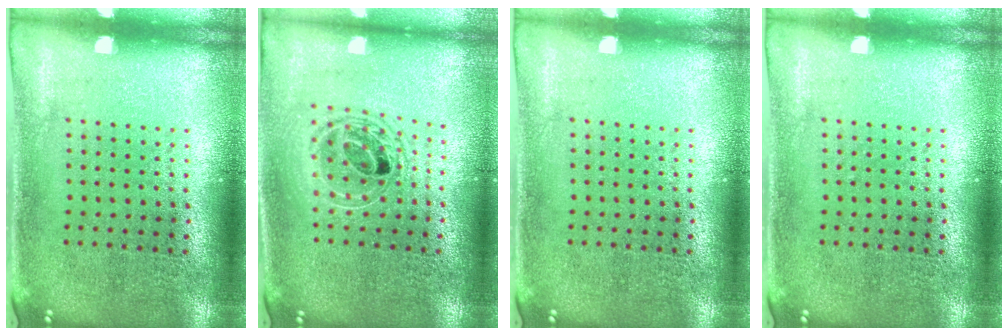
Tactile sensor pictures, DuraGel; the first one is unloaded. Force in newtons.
{"total": 1.6, "press": 1.4, "slide": 0.9}
{"total": 0.0}
{"total": 0.0}